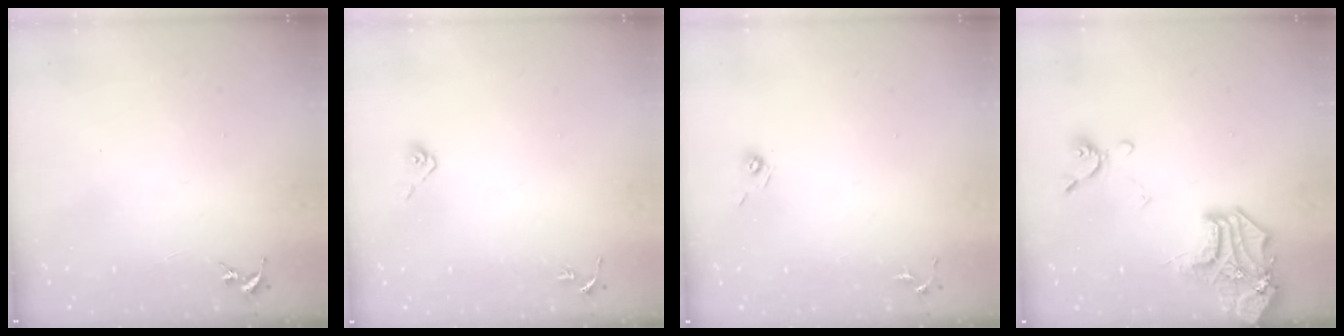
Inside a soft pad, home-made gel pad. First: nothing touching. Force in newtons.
{"total": 5.0, "press": 4.4, "slide": 2.3}
{"total": 5.4, "press": 5.2, "slide": 1.4}
{"total": 17.6, "press": 17.6, "slide": 1.5}